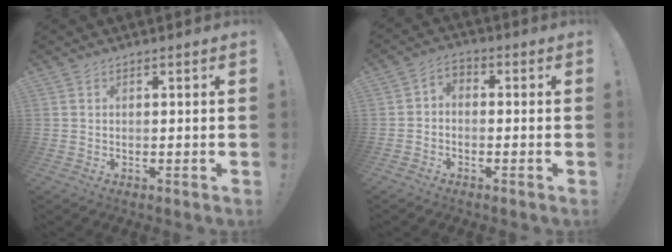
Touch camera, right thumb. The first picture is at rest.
{"total": 3.2, "force": [-2.2, 1.8, 1.5], "torque": [-0.028, 0.008, -0.041]}